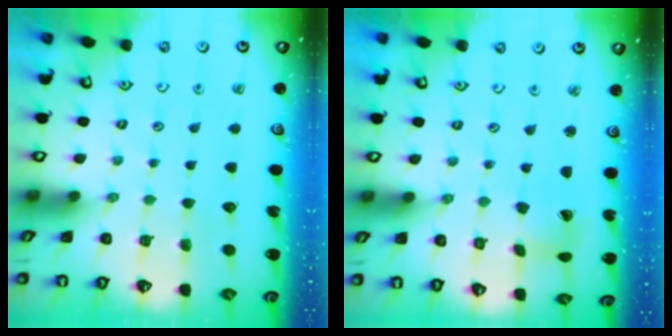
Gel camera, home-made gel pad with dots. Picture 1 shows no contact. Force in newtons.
{"total": 2.7, "press": 2.7, "slide": 0.4}